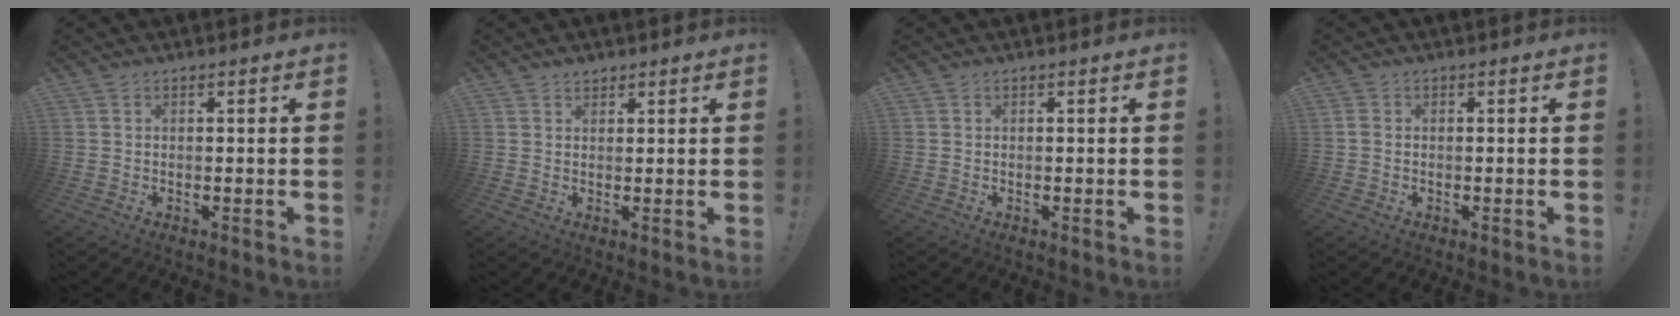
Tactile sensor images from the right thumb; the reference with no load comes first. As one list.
[{"total": 1.7, "force": [1.4, 1.0, 0.3], "torque": [0.000, -0.007, 0.025]}, {"total": 0.0}, {"total": 1.2, "force": [-0.2, 0.8, 0.9], "torque": [-0.016, 0.003, -0.003]}]